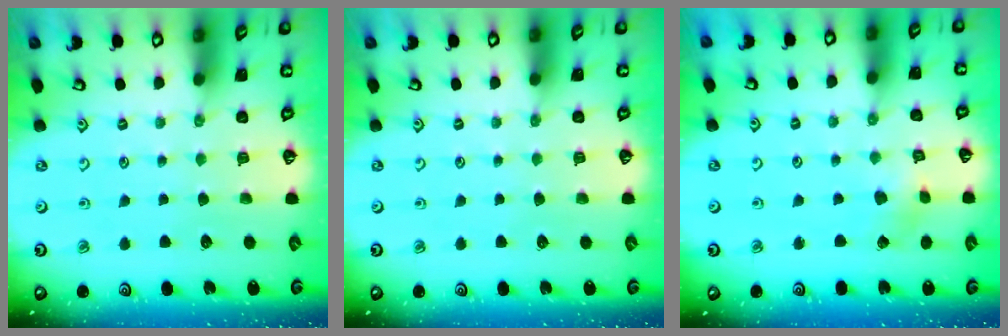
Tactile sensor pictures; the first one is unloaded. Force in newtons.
{"total": 0.0}
{"total": 2.7, "press": 2.7, "slide": 0.3}